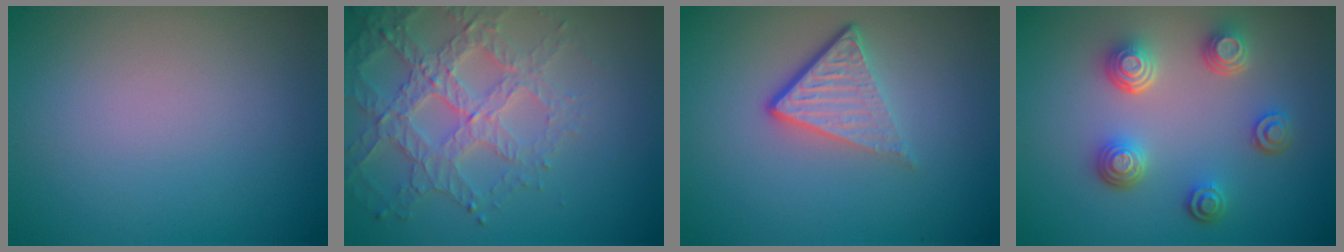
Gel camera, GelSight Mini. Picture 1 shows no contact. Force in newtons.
{"total": 4.8, "press": 4.2, "slide": 2.2}
{"total": 4.2, "press": 2.6, "slide": 3.3}
{"total": 4.4, "press": 3.5, "slide": 2.7}